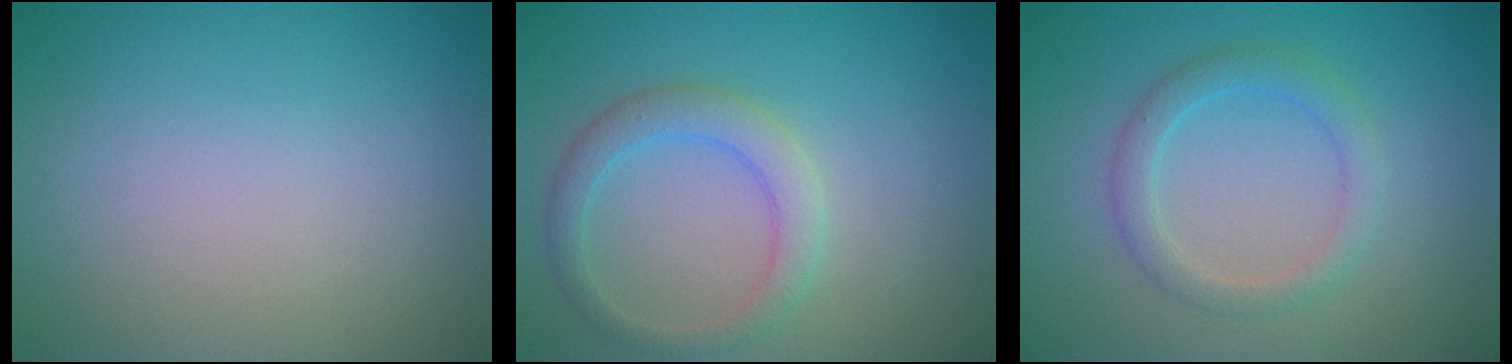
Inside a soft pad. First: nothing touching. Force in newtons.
{"total": 2.9, "press": 2.9, "slide": 0.1}
{"total": 2.4, "press": 2.4, "slide": 0.1}